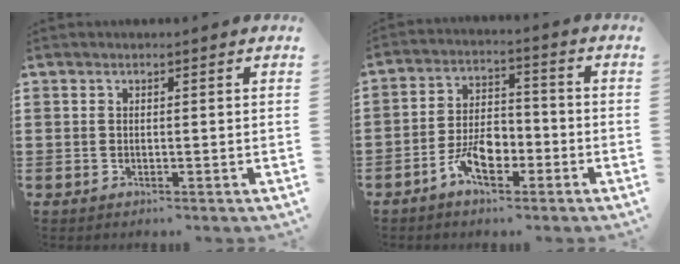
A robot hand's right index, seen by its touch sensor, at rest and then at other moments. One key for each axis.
{"total": 6.8, "fx": -3.4, "fy": 3.4, "fz": 4.7, "tx": -0.106, "ty": 0.002, "tz": -0.067}